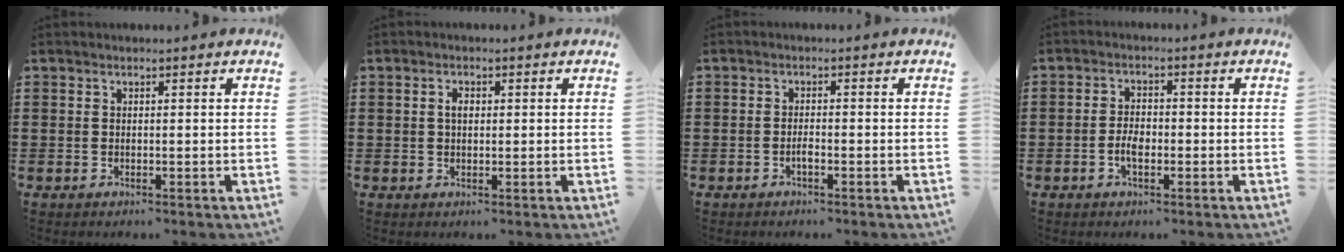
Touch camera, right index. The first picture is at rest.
{"total": 1.7, "force": [0.3, 1.0, 1.4], "torque": [-0.030, 0.007, 0.004]}
{"total": 1.3, "force": [-0.8, 0.2, 1.1], "torque": [-0.024, -0.006, -0.012]}
{"total": 3.2, "force": [-1.1, 1.4, 2.6], "torque": [-0.065, -0.005, -0.022]}